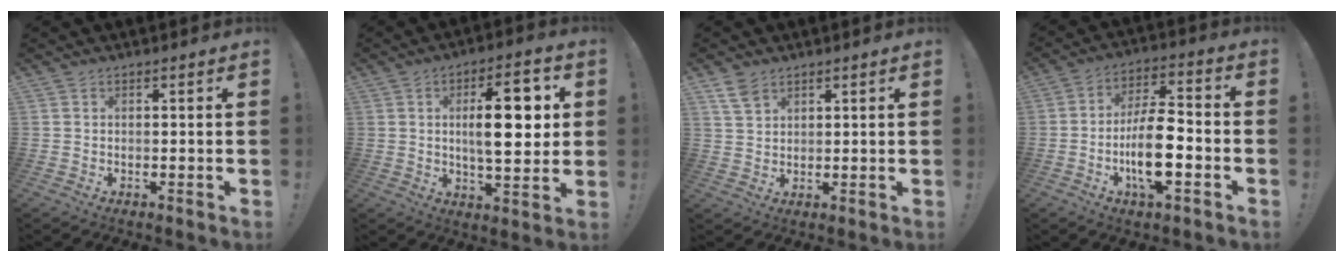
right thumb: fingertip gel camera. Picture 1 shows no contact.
{"total": 15.0, "force": [2.4, 5.7, 13.6], "torque": [-0.200, 0.005, 0.035]}
{"total": 4.7, "force": [3.3, 2.6, 2.2], "torque": [-0.039, -0.016, 0.063]}
{"total": 14.4, "force": [-4.1, 5.5, 12.6], "torque": [-0.236, 0.012, -0.074]}